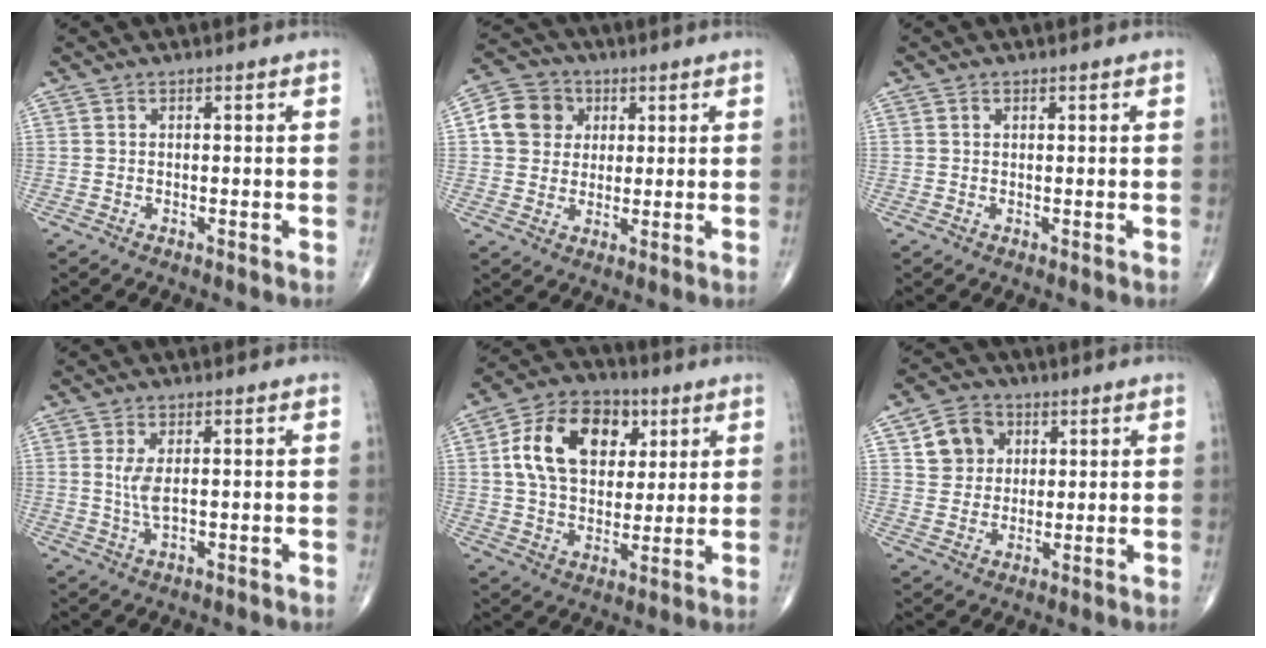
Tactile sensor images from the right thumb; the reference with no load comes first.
{"total": 9.1, "force": [2.1, 8.1, 3.5], "torque": [-0.042, 0.002, 0.029]}
{"total": 0.5, "force": [0.3, 0.4, 0.3], "torque": [-0.005, -0.002, 0.006]}
{"total": 4.4, "force": [0.2, 1.9, 3.9], "torque": [-0.083, -0.008, 0.007]}
{"total": 17.0, "force": [5.0, 11.6, 11.3], "torque": [-0.172, 0.000, 0.084]}
{"total": 8.0, "force": [2.9, 6.9, 2.9], "torque": [-0.019, -0.005, 0.051]}